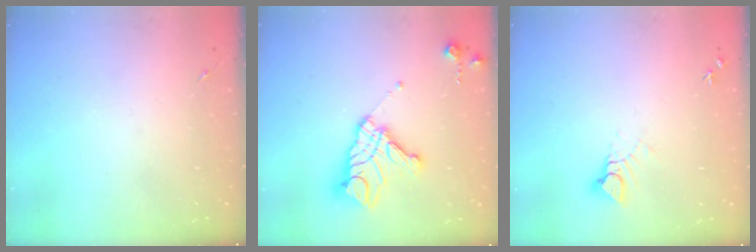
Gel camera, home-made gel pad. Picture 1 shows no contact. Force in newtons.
{"total": 18.0, "press": 17.9, "slide": 1.7}
{"total": 4.0, "press": 3.9, "slide": 0.4}